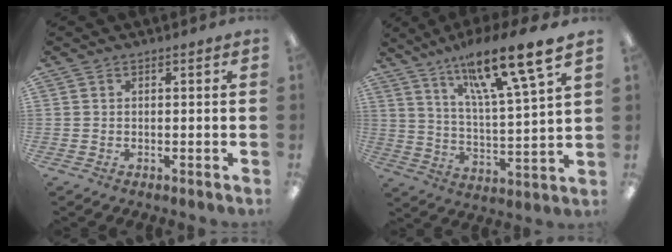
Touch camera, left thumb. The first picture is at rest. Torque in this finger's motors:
{"motor_torque": [0.42, 0.38, -0.12, -0.04, 0.13]}